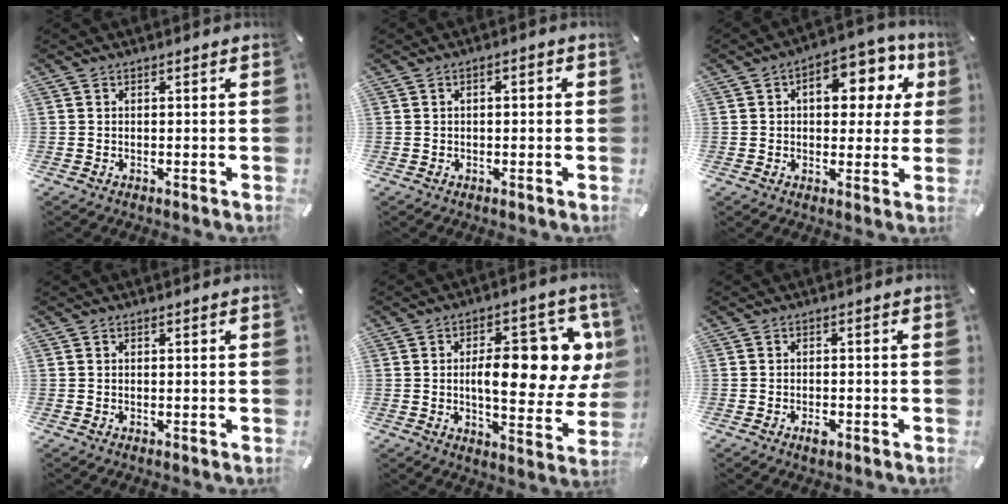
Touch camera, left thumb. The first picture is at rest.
{"total": 1.7, "force": [-0.5, 0.8, 1.4], "torque": [-0.024, 0.005, -0.011]}
{"total": 12.3, "force": [3.8, 7.3, 9.1], "torque": [-0.113, -0.015, 0.058]}
{"total": 0.0}
{"total": 16.8, "force": [3.0, 7.2, 14.9], "torque": [-0.206, -0.011, 0.049]}
{"total": 2.1, "force": [-1.2, 1.0, 1.5], "torque": [-0.029, 0.003, -0.020]}